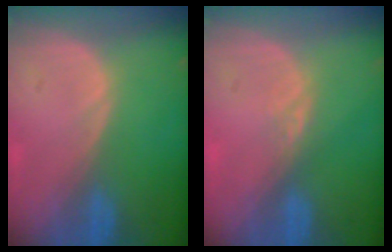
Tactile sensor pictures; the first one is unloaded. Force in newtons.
{"total": 1.5, "press": 1.3, "slide": 0.8}